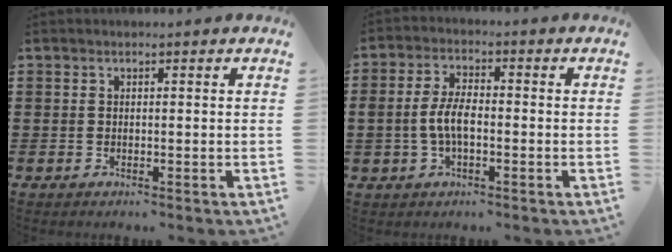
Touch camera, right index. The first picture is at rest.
{"total": 5.4, "force": [-1.0, 2.7, 4.6], "torque": [-0.112, -0.003, -0.026]}